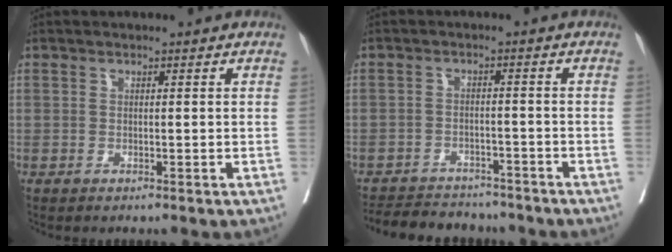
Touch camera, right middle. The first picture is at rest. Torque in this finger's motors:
{"motor_torque": [0.91, -1.23, 0.01, 0.00]}